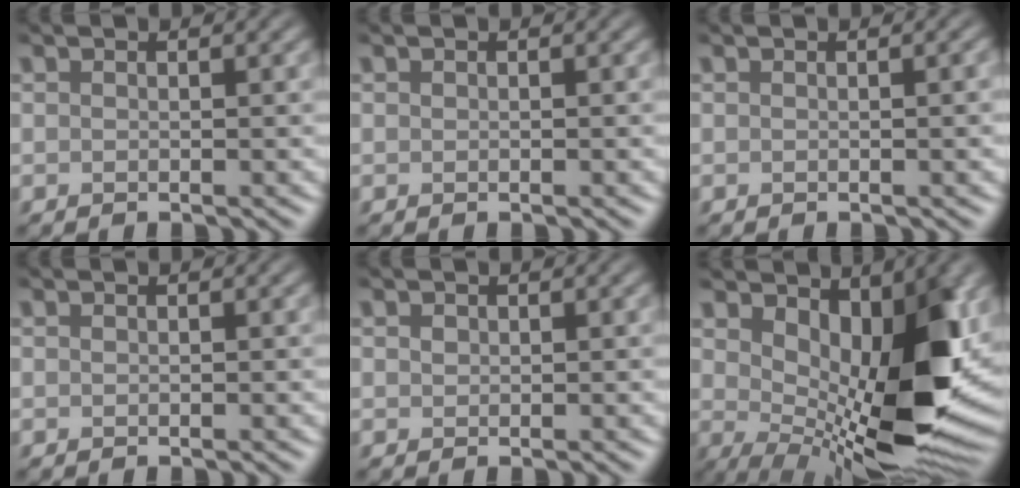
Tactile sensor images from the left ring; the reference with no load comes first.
{"total": 0.0}
{"total": 1.6, "force": [0.0, 0.5, 1.5], "torque": [-0.014, 0.004, -0.003]}
{"total": 0.0}
{"total": 0.5, "force": [0.2, 0.4, 0.2], "torque": [-0.002, -0.001, 0.003]}
{"total": 11.8, "force": [2.2, 5.6, 10.2], "torque": [-0.142, -0.024, 0.045]}